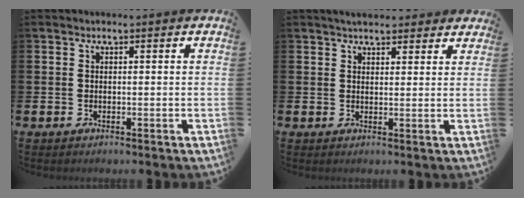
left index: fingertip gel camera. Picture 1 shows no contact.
{"total": 3.2, "force": [3.0, 1.0, 0.6], "torque": [-0.010, -0.006, 0.054]}